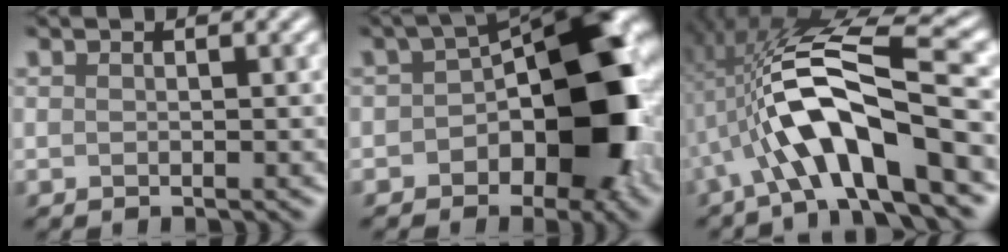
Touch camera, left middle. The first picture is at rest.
{"total": 10.9, "force": [-2.5, 5.5, 9.0], "torque": [-0.109, 0.012, -0.035]}
{"total": 8.9, "force": [-2.3, 2.3, 8.2], "torque": [-0.157, 0.013, -0.024]}